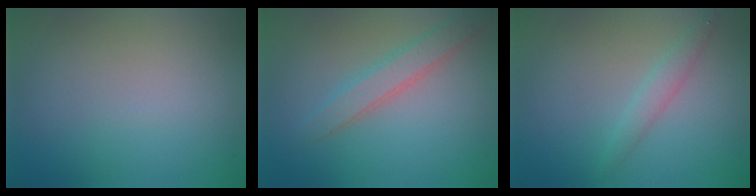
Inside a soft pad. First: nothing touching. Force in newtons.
{"total": 2.6, "press": 2.6, "slide": 0.1}
{"total": 1.5, "press": 1.5, "slide": 0.0}